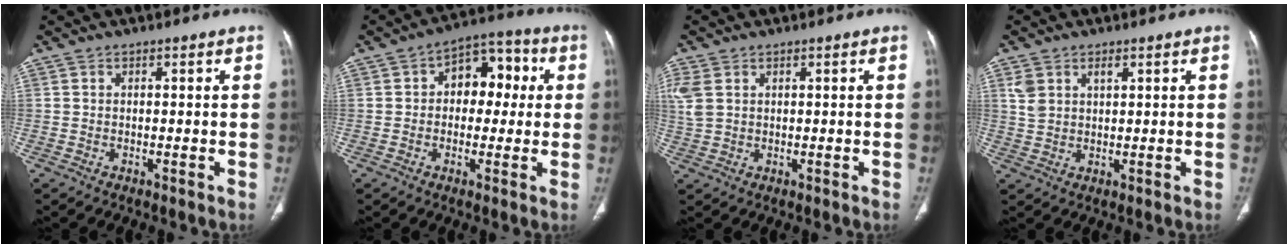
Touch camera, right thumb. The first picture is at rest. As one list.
[{"total": 10.4, "force": [1.5, 7.0, 7.5], "torque": [-0.061, 0.028, 0.014]}, {"total": 5.2, "force": [1.8, 3.6, 3.4], "torque": [-0.096, 0.007, 0.047]}, {"total": 4.1, "force": [2.1, 2.5, 2.5], "torque": [-0.044, -0.005, 0.049]}]